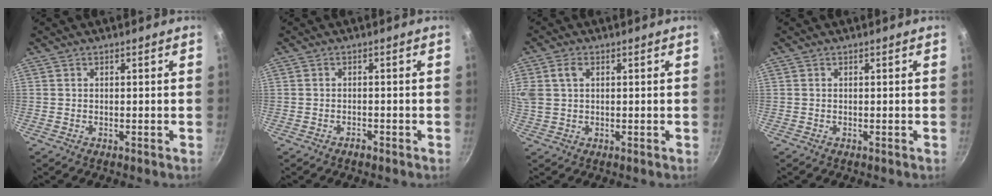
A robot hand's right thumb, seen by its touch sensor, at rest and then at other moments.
{"total": 1.1, "force": [-1.0, 0.4, 0.4], "torque": [-0.007, 0.012, -0.015]}
{"total": 7.5, "force": [2.3, 5.3, 4.8], "torque": [-0.099, 0.014, 0.043]}
{"total": 0.0}